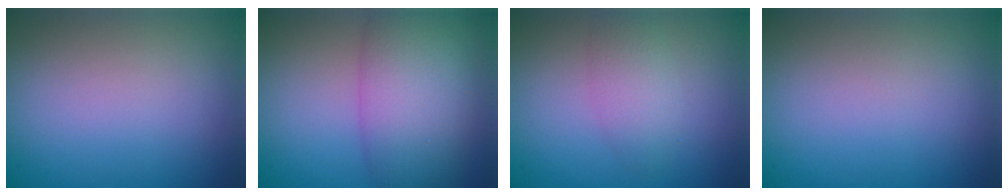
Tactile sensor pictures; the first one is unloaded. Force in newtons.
{"total": 8.1, "press": 8.1, "slide": 0.2}
{"total": 2.5, "press": 2.4, "slide": 0.2}
{"total": 0.0}